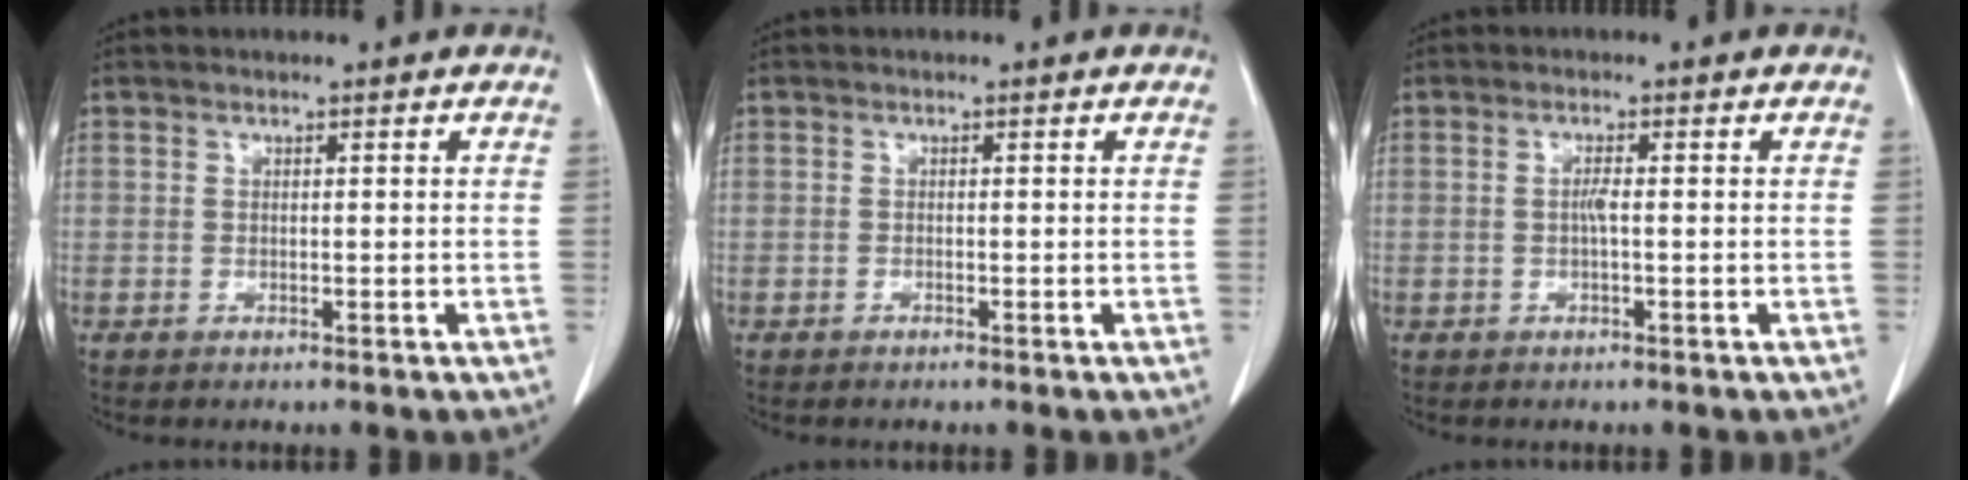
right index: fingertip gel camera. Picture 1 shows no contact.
{"total": 0.0}
{"total": 1.4, "force": [-0.2, 0.0, 1.4], "torque": [-0.028, 0.001, -0.004]}